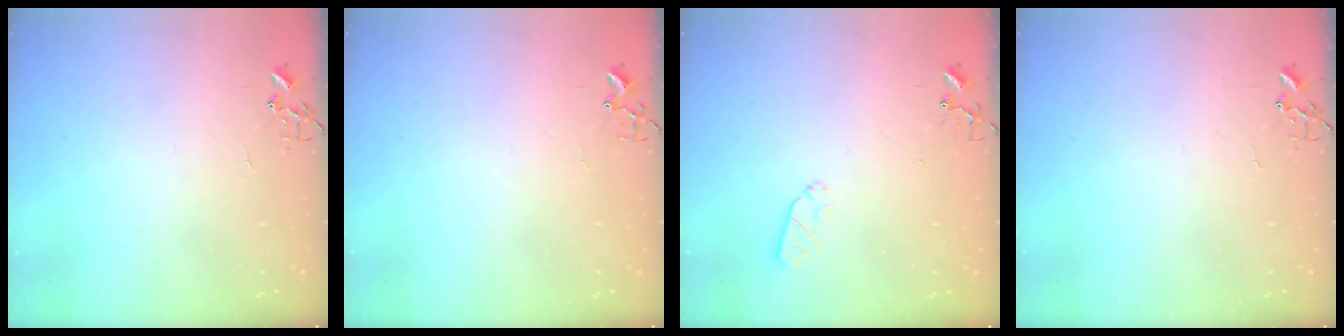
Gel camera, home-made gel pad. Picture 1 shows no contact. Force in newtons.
{"total": 3.0, "press": 2.9, "slide": 0.4}
{"total": 4.2, "press": 4.1, "slide": 1.0}
{"total": 0.0}